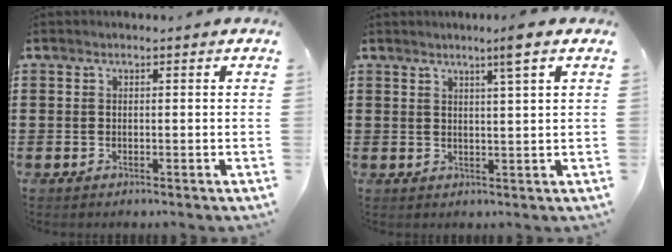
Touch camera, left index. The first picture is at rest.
{"total": 3.8, "force": [2.5, -0.7, 2.8], "torque": [-0.050, -0.005, 0.040]}